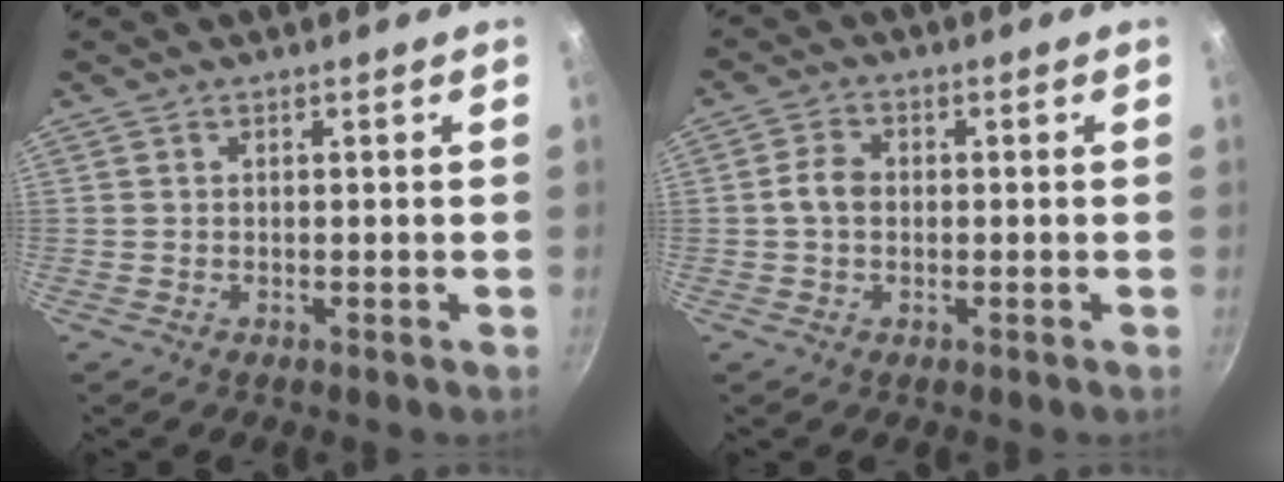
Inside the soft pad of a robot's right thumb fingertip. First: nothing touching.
{"total": 3.7, "force": [-0.3, 2.8, 2.4], "torque": [-0.039, 0.016, -0.011]}